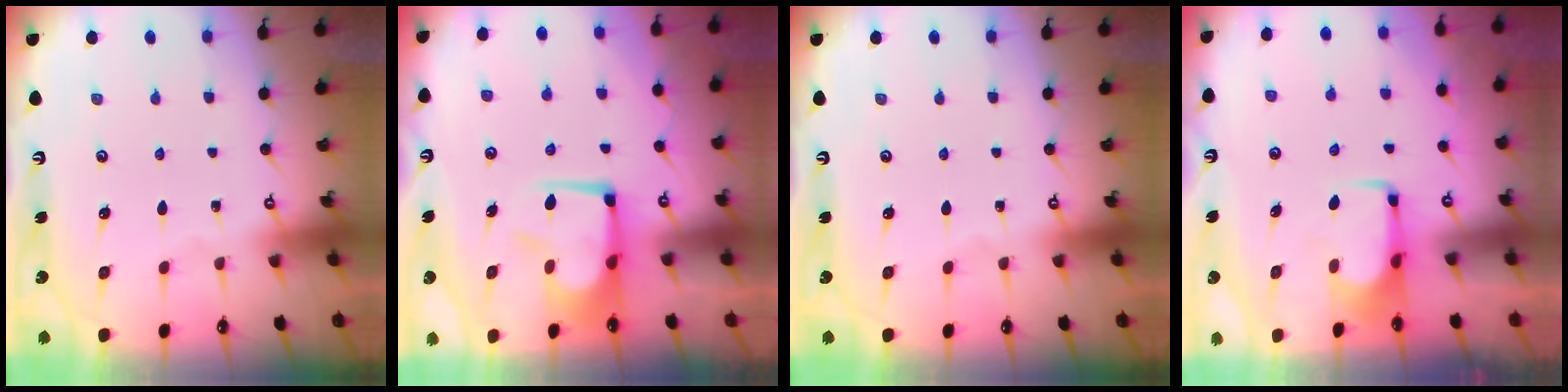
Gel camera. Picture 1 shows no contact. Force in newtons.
{"total": 3.3, "press": 3.2, "slide": 0.8}
{"total": 0.0}
{"total": 1.6, "press": 1.6, "slide": 0.2}